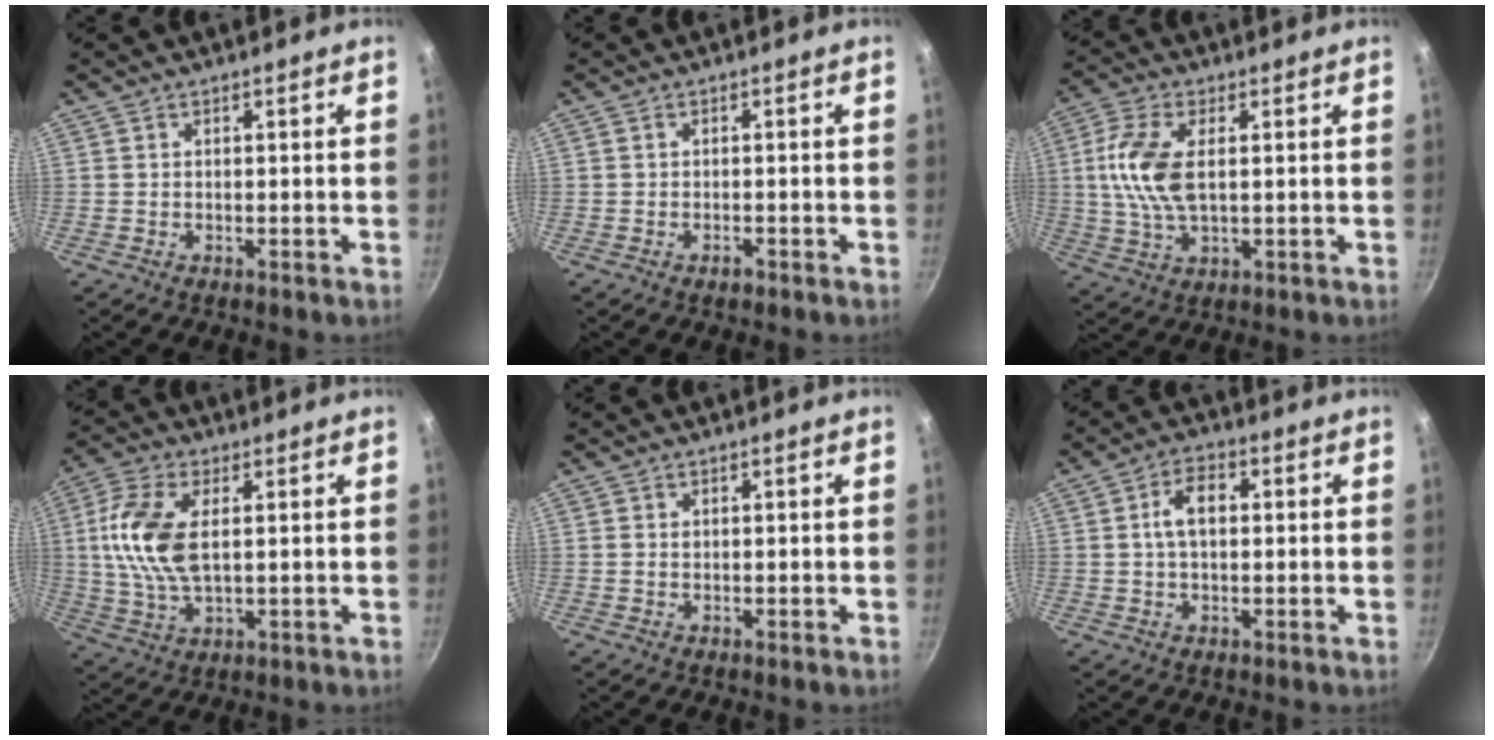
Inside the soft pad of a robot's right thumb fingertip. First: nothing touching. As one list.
[{"total": 1.4, "force": [-0.8, 0.7, 0.8], "torque": [-0.011, 0.010, -0.014]}, {"total": 10.6, "force": [1.4, 5.4, 9.0], "torque": [-0.185, 0.004, 0.024]}, {"total": 12.2, "force": [1.9, 6.3, 10.3], "torque": [-0.210, 0.005, 0.034]}, {"total": 0.7, "force": [0.2, 0.6, 0.4], "torque": [-0.005, 0.001, 0.002]}, {"total": 6.3, "force": [0.8, 3.9, 4.9], "torque": [-0.073, 0.016, 0.007]}]